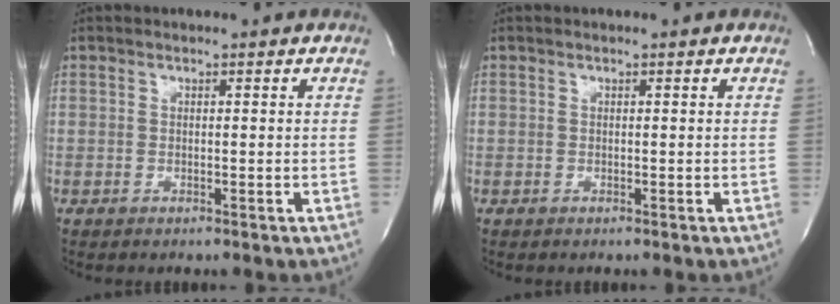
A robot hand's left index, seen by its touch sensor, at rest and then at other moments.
{"total": 0.0}